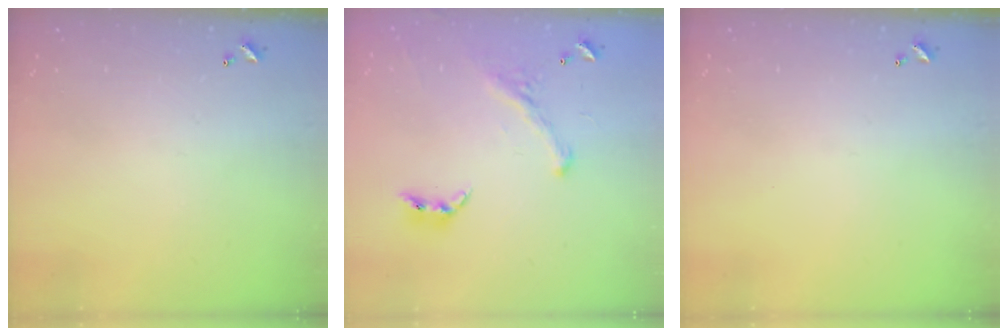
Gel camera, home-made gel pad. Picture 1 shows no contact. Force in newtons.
{"total": 1.6, "press": 1.1, "slide": 1.2}
{"total": 0.0}